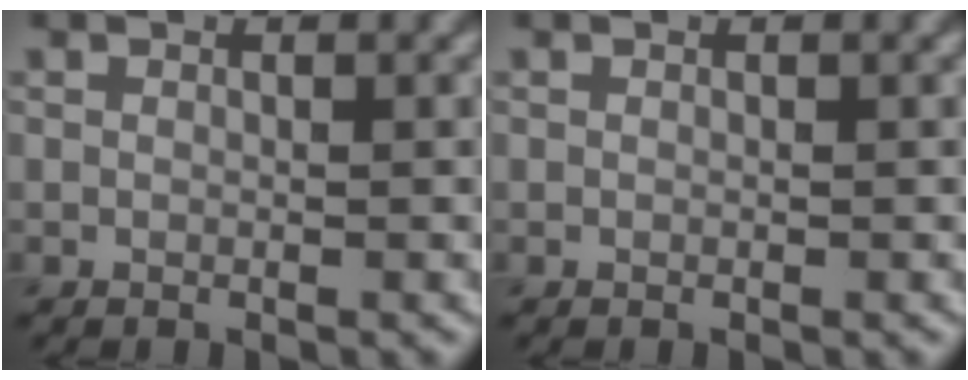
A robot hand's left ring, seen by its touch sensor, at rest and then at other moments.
{"total": 0.0}